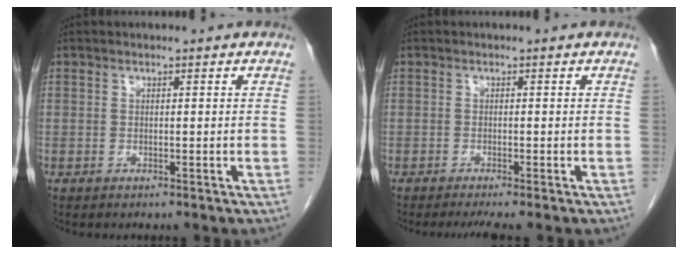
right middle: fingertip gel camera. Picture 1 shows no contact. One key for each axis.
{"total": 2.6, "fx": -2.1, "fy": -0.2, "fz": 1.6, "tx": -0.022, "ty": -0.006, "tz": -0.035}